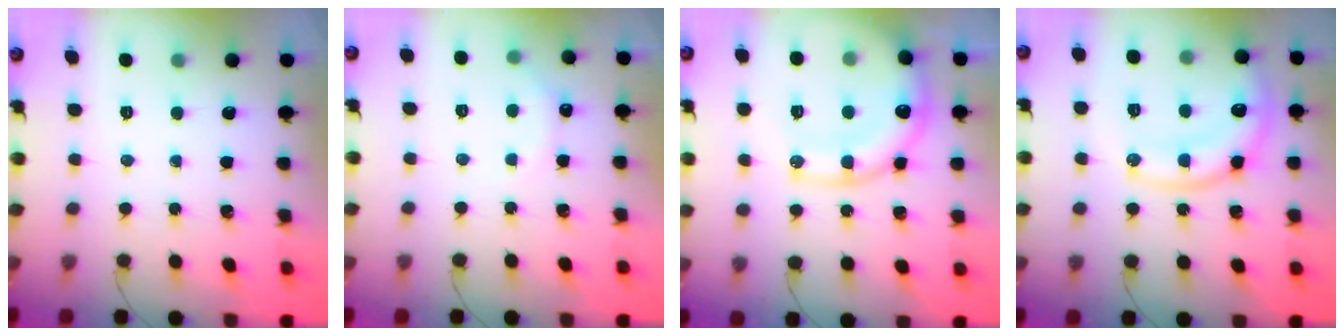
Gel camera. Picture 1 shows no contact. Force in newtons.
{"total": 4.9, "press": 4.8, "slide": 0.9}
{"total": 20.2, "press": 19.9, "slide": 3.5}
{"total": 13.7, "press": 13.6, "slide": 1.9}